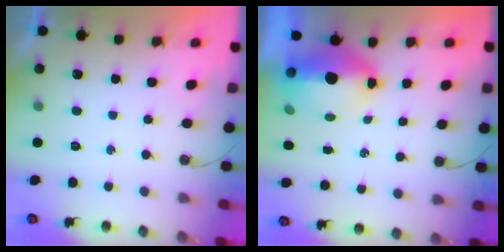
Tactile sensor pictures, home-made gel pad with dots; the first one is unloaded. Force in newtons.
{"total": 14.7, "press": 9.3, "slide": 11.4}